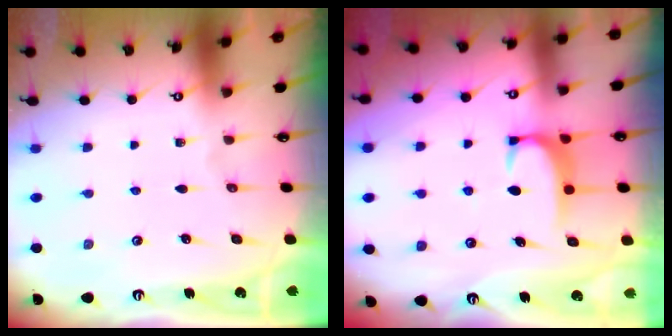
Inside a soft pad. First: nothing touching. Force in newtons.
{"total": 1.9, "press": 1.8, "slide": 0.5}